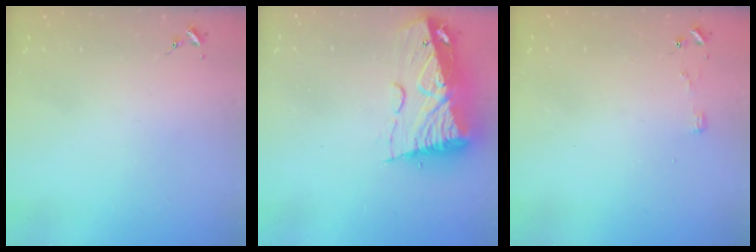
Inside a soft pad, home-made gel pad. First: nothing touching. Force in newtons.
{"total": 14.4, "press": 14.3, "slide": 1.4}
{"total": 2.8, "press": 2.8, "slide": 0.2}